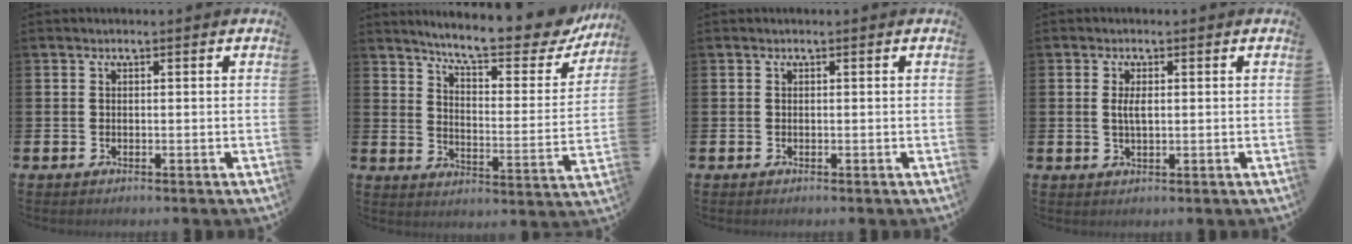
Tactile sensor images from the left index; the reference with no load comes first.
{"total": 8.9, "force": [7.9, 1.5, 3.6], "torque": [-0.083, -0.058, 0.130]}
{"total": 0.0}
{"total": 2.3, "force": [0.4, 0.9, 2.0], "torque": [-0.040, 0.004, 0.004]}